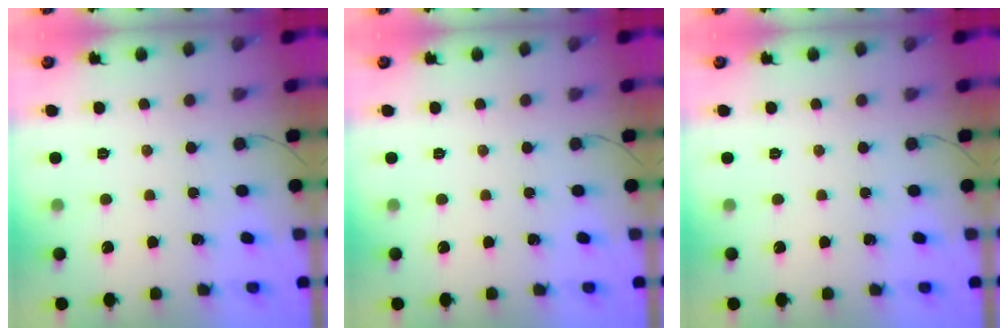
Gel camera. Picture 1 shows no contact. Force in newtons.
{"total": 0.0}
{"total": 0.0}